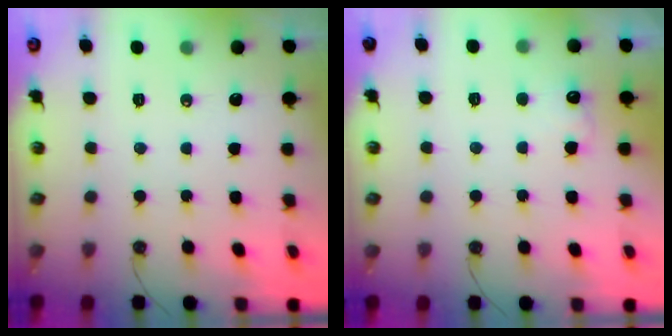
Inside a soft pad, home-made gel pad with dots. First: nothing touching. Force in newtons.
{"total": 5.7, "press": 5.6, "slide": 1.3}